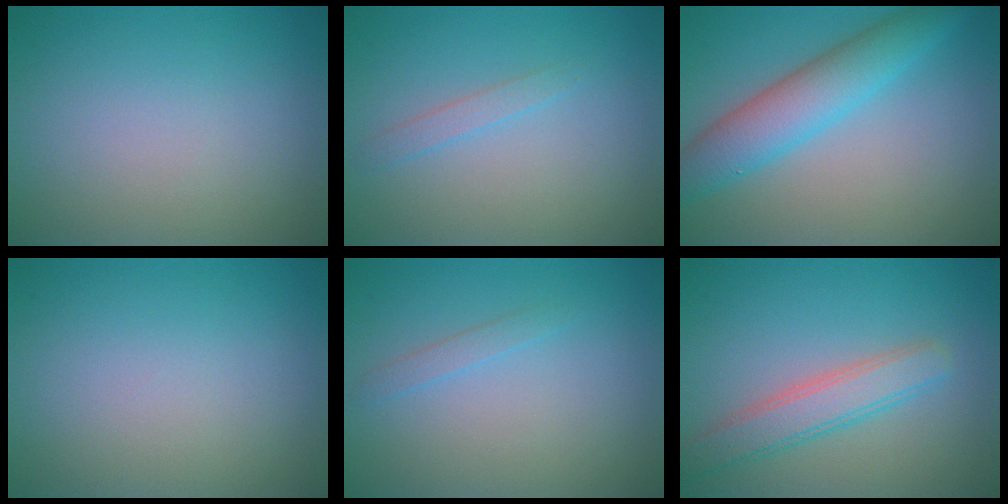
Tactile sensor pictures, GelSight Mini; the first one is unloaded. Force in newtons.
{"total": 1.1, "press": 1.1, "slide": 0.1}
{"total": 5.6, "press": 5.6, "slide": 0.2}
{"total": 0.0}
{"total": 0.9, "press": 0.9, "slide": 0.1}
{"total": 3.7, "press": 3.7, "slide": 0.2}